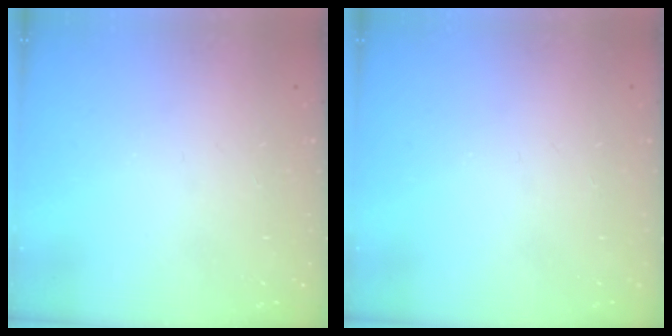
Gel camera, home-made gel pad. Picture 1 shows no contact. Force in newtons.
{"total": 0.0}